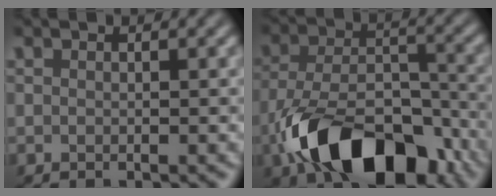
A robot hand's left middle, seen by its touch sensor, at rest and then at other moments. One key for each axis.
{"total": 11.0, "fx": -6.2, "fy": 5.7, "fz": 7.2, "tx": -0.138, "ty": -0.008, "tz": -0.108}